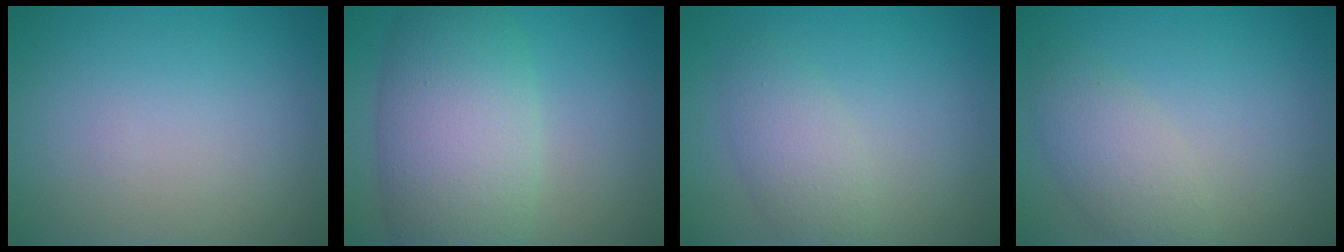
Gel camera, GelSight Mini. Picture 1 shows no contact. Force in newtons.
{"total": 8.8, "press": 8.8, "slide": 0.3}
{"total": 2.9, "press": 2.9, "slide": 0.1}
{"total": 3.2, "press": 3.1, "slide": 0.2}